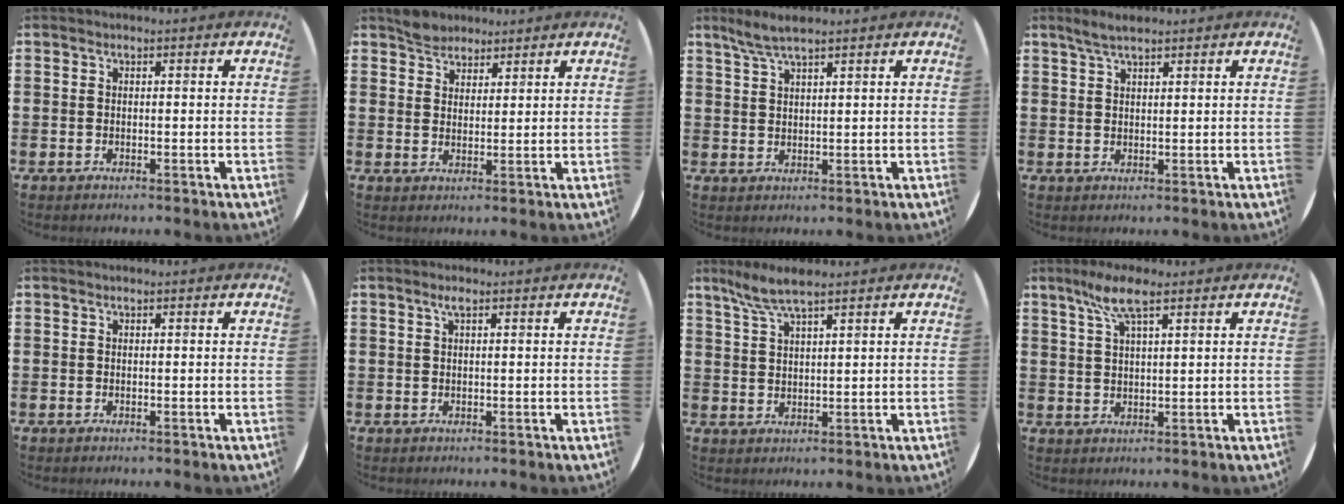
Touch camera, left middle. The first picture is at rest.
{"total": 3.1, "force": [2.8, 1.3, -0.1], "torque": [-0.005, 0.006, 0.055]}
{"total": 3.5, "force": [2.7, 0.4, 2.1], "torque": [-0.044, 0.005, 0.049]}
{"total": 2.5, "force": [2.1, 0.4, 1.4], "torque": [-0.029, 0.005, 0.036]}
{"total": 0.0}
{"total": 1.0, "force": [0.5, 0.1, 0.9], "torque": [-0.016, 0.004, 0.007]}
{"total": 4.9, "force": [3.8, 0.6, 3.0], "torque": [-0.066, 0.000, 0.067]}
{"total": 5.8, "force": [3.8, 1.1, 4.3], "torque": [-0.093, 0.008, 0.065]}